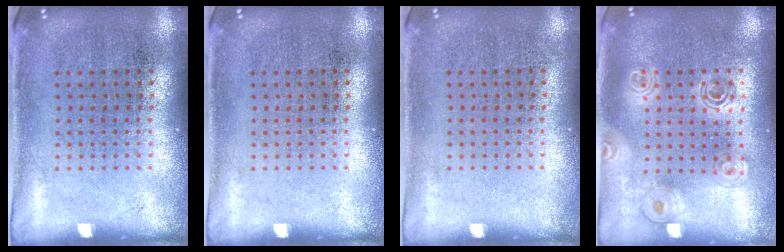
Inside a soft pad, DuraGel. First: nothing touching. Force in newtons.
{"total": 0.0}
{"total": 0.0}
{"total": 1.6, "press": 1.4, "slide": 0.8}